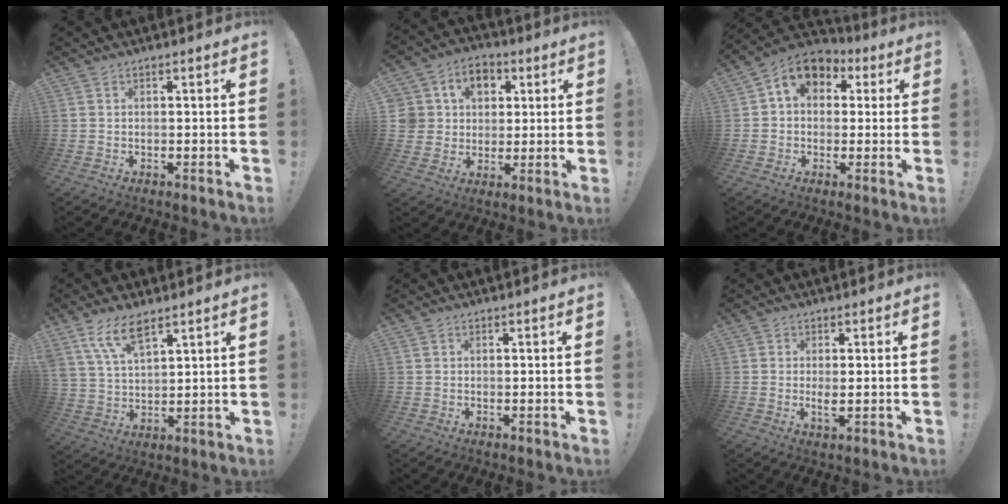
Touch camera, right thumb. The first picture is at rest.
{"total": 12.0, "force": [4.3, 9.8, 5.5], "torque": [-0.096, -0.011, 0.086]}
{"total": 9.4, "force": [3.3, 7.2, 5.1], "torque": [-0.082, -0.004, 0.067]}
{"total": 10.1, "force": [7.2, 3.9, 6.0], "torque": [-0.119, -0.028, 0.137]}
{"total": 0.5, "force": [0.4, 0.0, 0.3], "torque": [-0.003, -0.002, 0.007]}
{"total": 2.7, "force": [0.4, 0.5, 2.6], "torque": [-0.034, -0.009, 0.006]}